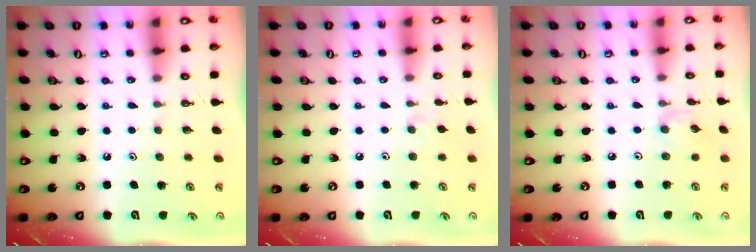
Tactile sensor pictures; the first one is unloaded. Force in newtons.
{"total": 3.2, "press": 3.2, "slide": 0.5}
{"total": 1.5, "press": 1.5, "slide": 0.4}